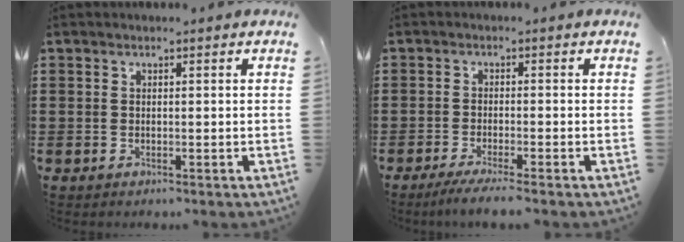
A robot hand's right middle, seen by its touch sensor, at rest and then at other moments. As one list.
[{"total": 2.5, "force": [-2.0, -0.4, 1.4], "torque": [-0.029, -0.005, -0.039]}]